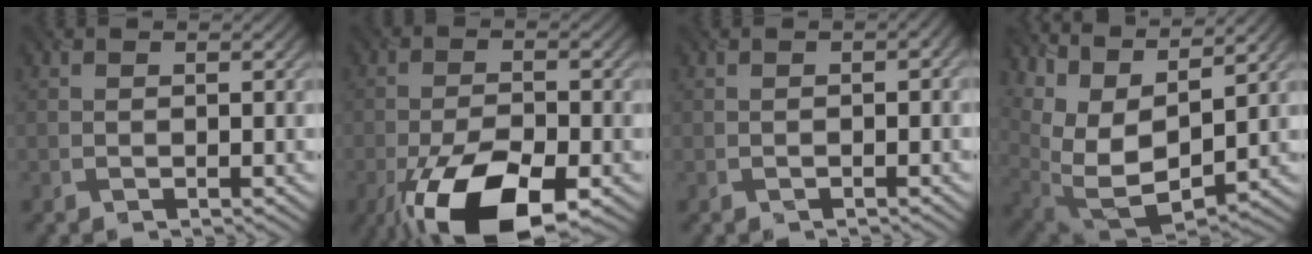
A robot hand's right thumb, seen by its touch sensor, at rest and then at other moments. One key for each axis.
{"total": 13.5, "fx": -7.3, "fy": 5.6, "fz": 9.9, "tx": -0.187, "ty": -0.023, "tz": -0.129}
{"total": 1.1, "fx": -0.1, "fy": 0.6, "fz": 0.8, "tx": -0.013, "ty": -0.001, "tz": 0.000}
{"total": 12.7, "fx": 6.2, "fy": 6.0, "fz": 9.4, "tx": -0.209, "ty": 0.014, "tz": 0.126}